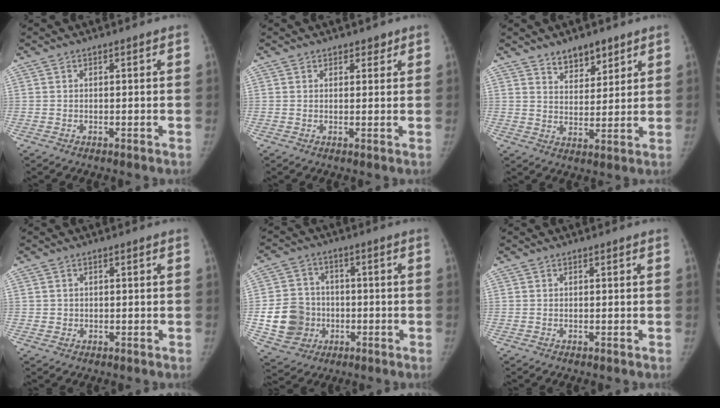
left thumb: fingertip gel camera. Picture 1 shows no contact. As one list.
[{"total": 1.7, "force": [1.3, 1.1, 0.4], "torque": [0.011, -0.007, 0.014]}, {"total": 6.7, "force": [4.9, 3.4, 3.1], "torque": [-0.018, -0.035, 0.084]}, {"total": 1.1, "force": [0.0, 1.1, 0.1], "torque": [0.008, 0.003, 0.000]}, {"total": 11.8, "force": [-2.1, 10.5, 4.8], "torque": [-0.064, 0.013, -0.030]}, {"total": 0.0}]